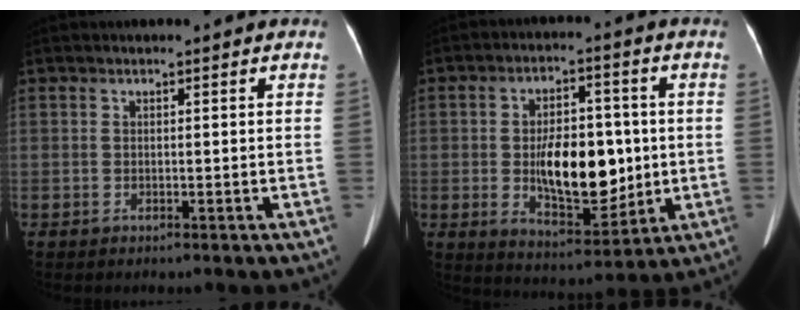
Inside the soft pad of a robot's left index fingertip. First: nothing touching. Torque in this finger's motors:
{"motor_torque": [0.76, 0.00, 0.40, 0.09]}